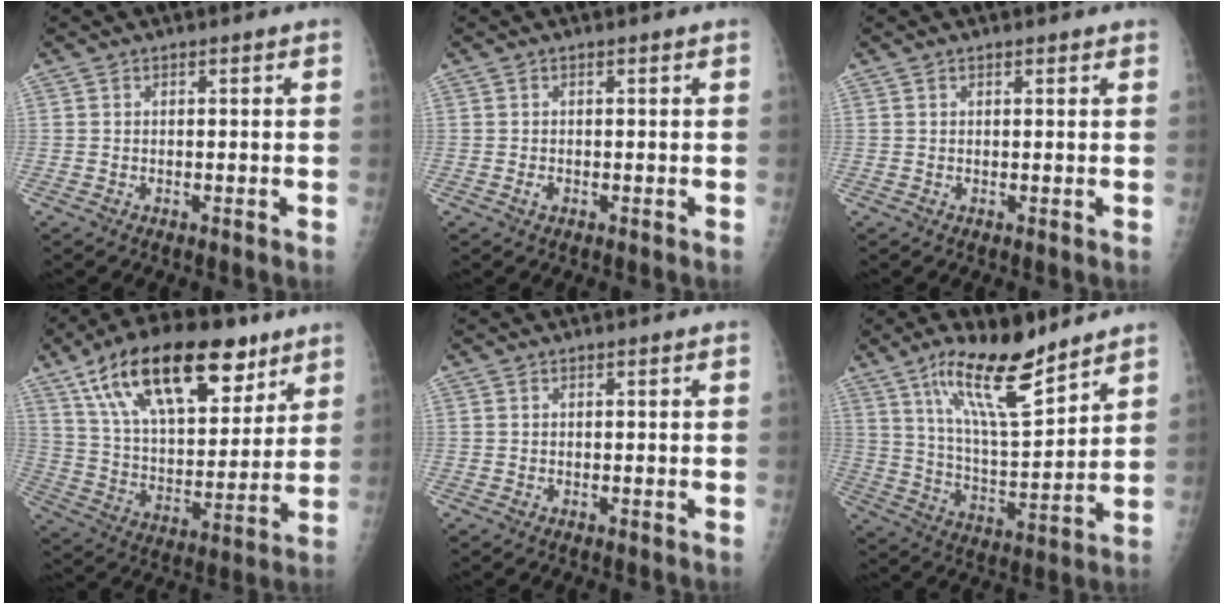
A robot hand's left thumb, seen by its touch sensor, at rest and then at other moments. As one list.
[{"total": 0.7, "force": [-0.2, 0.5, 0.5], "torque": [-0.007, -0.001, -0.004]}, {"total": 0.8, "force": [0.6, 0.3, 0.4], "torque": [-0.005, -0.003, 0.006]}, {"total": 25.2, "force": [14.3, 11.9, 16.9], "torque": [-0.251, -0.027, 0.245]}, {"total": 0.0}, {"total": 16.9, "force": [12.0, 4.2, 11.2], "torque": [-0.171, -0.077, 0.222]}]